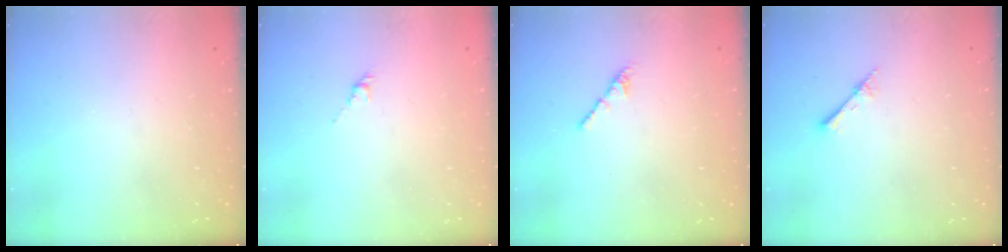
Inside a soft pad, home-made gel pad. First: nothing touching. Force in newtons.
{"total": 3.3, "press": 3.2, "slide": 0.8}
{"total": 2.4, "press": 2.3, "slide": 0.8}
{"total": 2.6, "press": 2.6, "slide": 0.3}